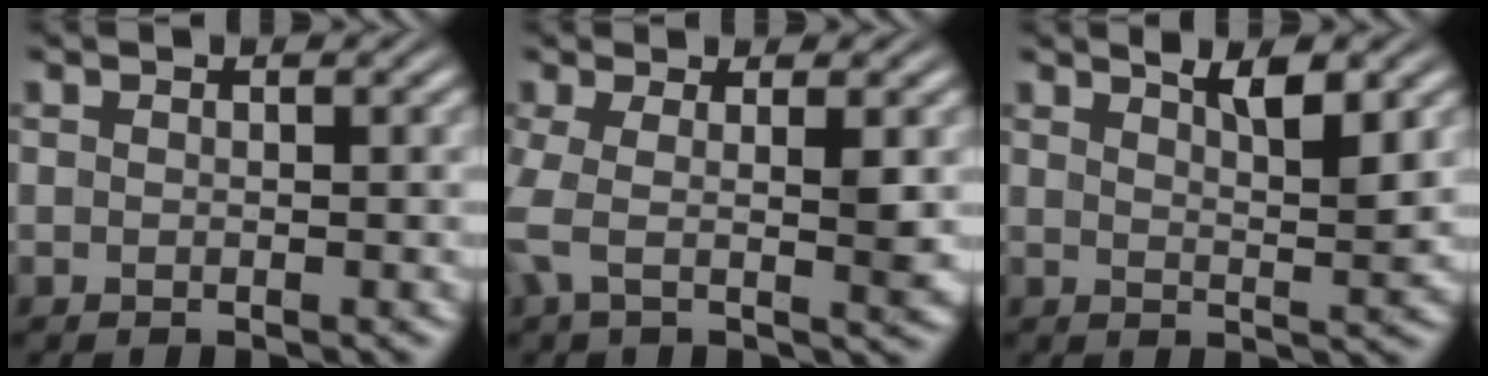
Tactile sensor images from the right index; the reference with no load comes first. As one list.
[{"total": 4.0, "force": [0.4, 1.2, 3.8], "torque": [-0.084, -0.011, 0.007]}, {"total": 3.6, "force": [2.2, 0.5, 2.8], "torque": [-0.038, -0.014, 0.041]}]